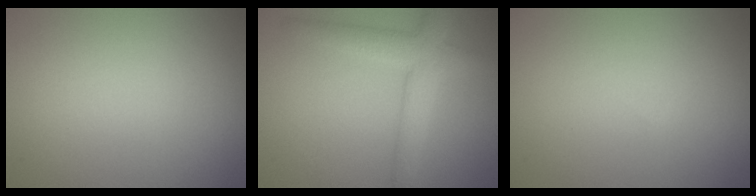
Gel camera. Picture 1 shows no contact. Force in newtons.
{"total": 4.5, "press": 4.5, "slide": 0.3}
{"total": 0.0}